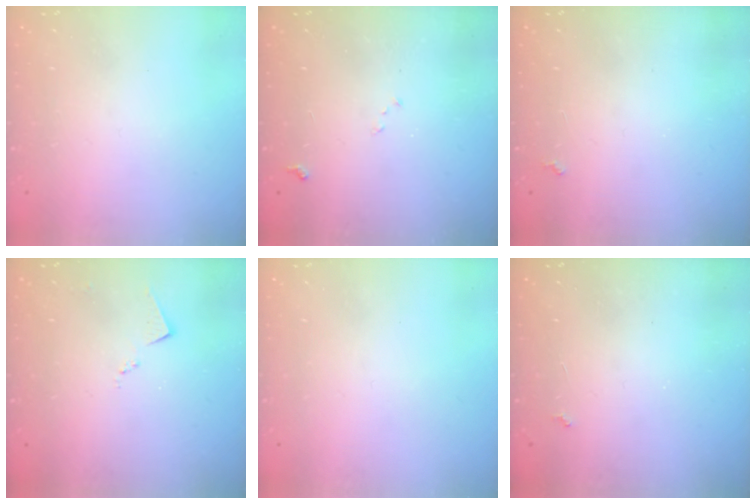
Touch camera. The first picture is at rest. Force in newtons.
{"total": 7.6, "press": 7.6, "slide": 0.9}
{"total": 1.9, "press": 1.9, "slide": 0.3}
{"total": 6.8, "press": 6.8, "slide": 0.3}
{"total": 0.0}
{"total": 2.3, "press": 2.3, "slide": 0.4}